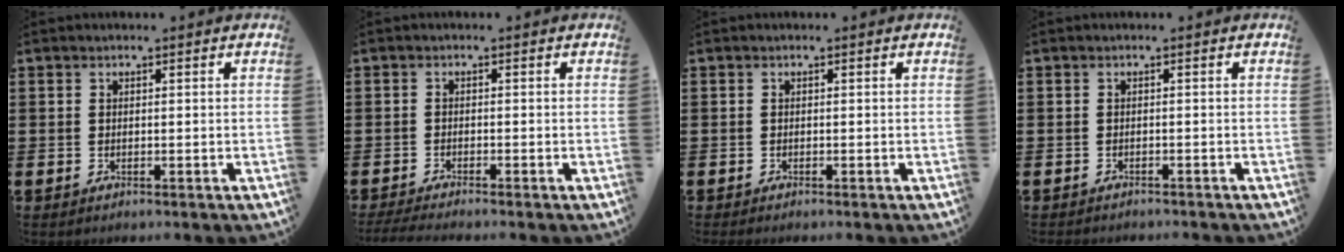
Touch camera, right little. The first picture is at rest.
{"total": 1.2, "force": [-0.9, -0.1, 0.8], "torque": [-0.011, 0.001, -0.017]}
{"total": 0.0}
{"total": 0.7, "force": [-0.7, 0.0, -0.1], "torque": [0.000, -0.001, -0.014]}